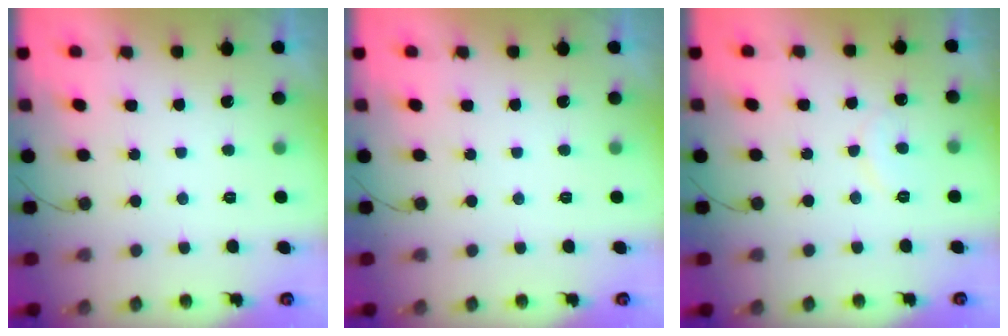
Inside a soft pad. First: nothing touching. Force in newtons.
{"total": 0.0}
{"total": 6.8, "press": 6.8, "slide": 0.6}